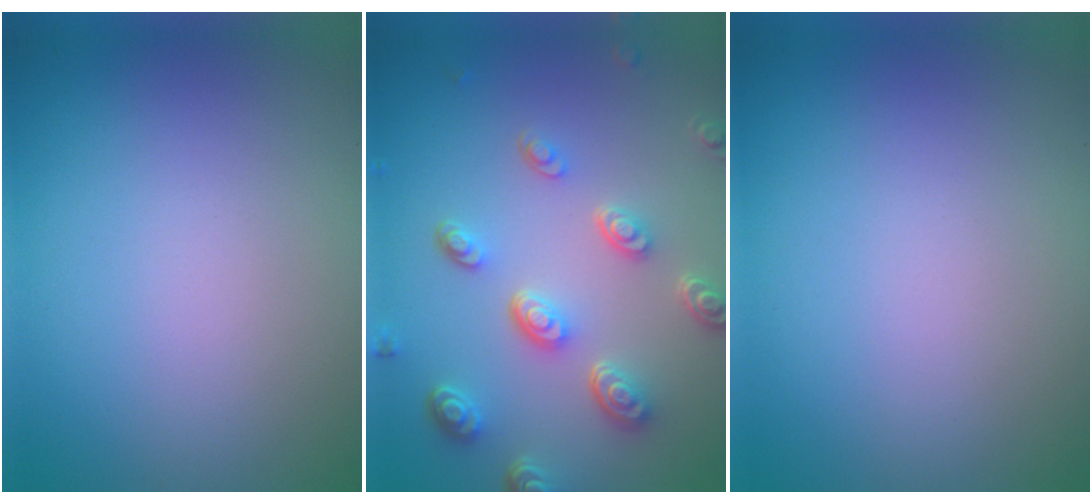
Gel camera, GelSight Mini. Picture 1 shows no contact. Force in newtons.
{"total": 5.0, "press": 3.7, "slide": 3.3}
{"total": 0.0}